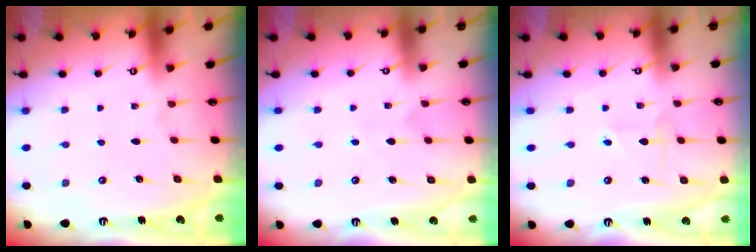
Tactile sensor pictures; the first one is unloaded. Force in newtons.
{"total": 3.6, "press": 3.6, "slide": 0.3}
{"total": 4.1, "press": 4.1, "slide": 0.1}